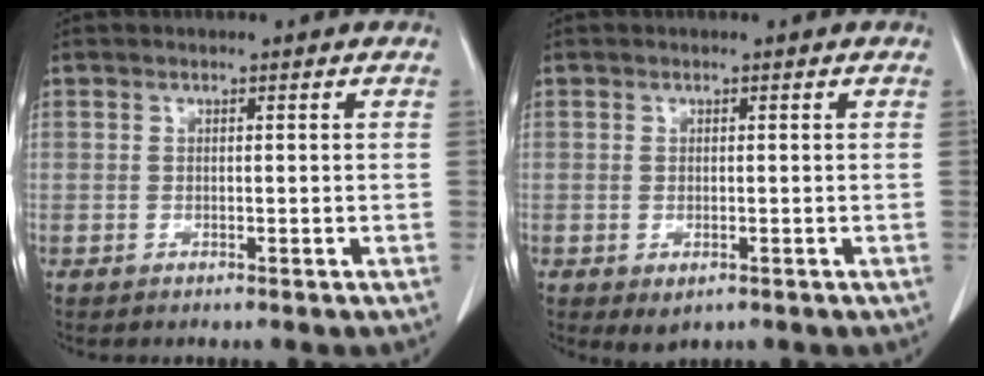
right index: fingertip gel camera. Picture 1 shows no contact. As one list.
[{"total": 2.0, "force": [-0.8, 1.2, 1.4], "torque": [-0.018, -0.004, -0.001]}]